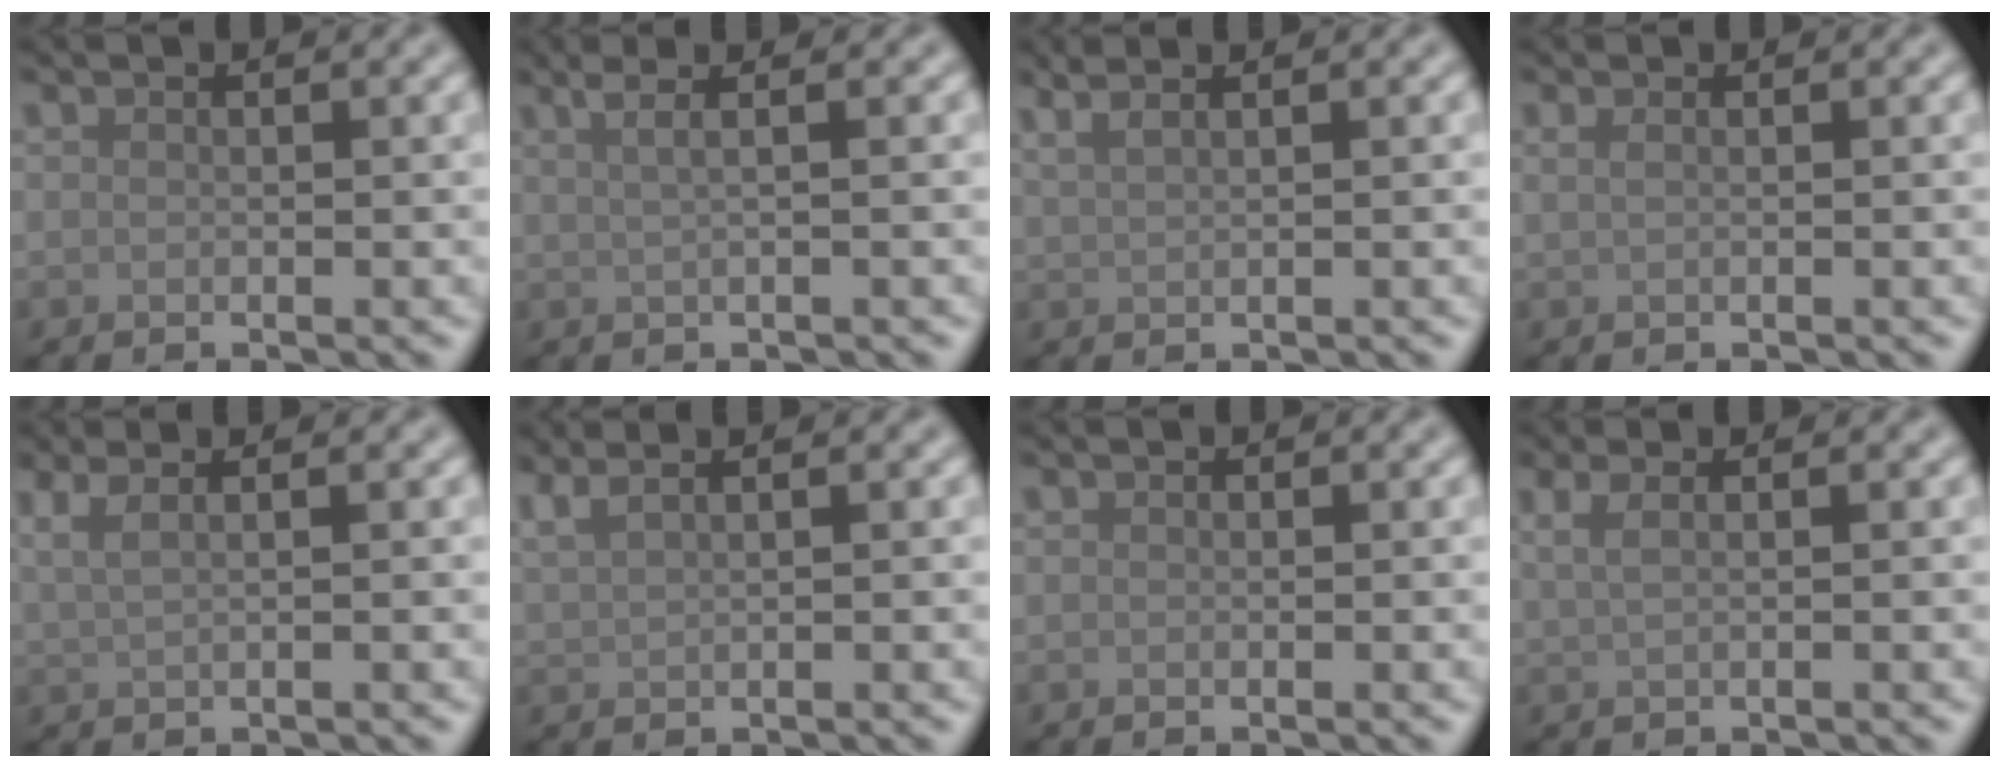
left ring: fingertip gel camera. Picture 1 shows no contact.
{"total": 4.1, "force": [2.2, 1.8, 3.0], "torque": [-0.035, 0.021, 0.004]}
{"total": 3.3, "force": [2.3, 1.3, 1.9], "torque": [-0.019, 0.017, 0.015]}
{"total": 1.2, "force": [0.5, 0.6, 0.9], "torque": [-0.012, -0.004, 0.002]}
{"total": 3.6, "force": [2.1, 1.7, 2.5], "torque": [-0.032, 0.017, 0.011]}
{"total": 3.7, "force": [2.7, 1.4, 2.1], "torque": [-0.029, 0.024, 0.027]}
{"total": 0.0}
{"total": 2.6, "force": [1.2, 1.2, 2.0], "torque": [-0.026, 0.005, 0.001]}